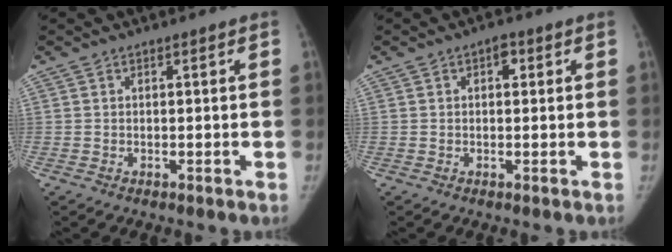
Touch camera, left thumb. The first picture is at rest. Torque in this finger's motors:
{"motor_torque": [1.04, -0.23, 0.44, -0.15, 0.03]}